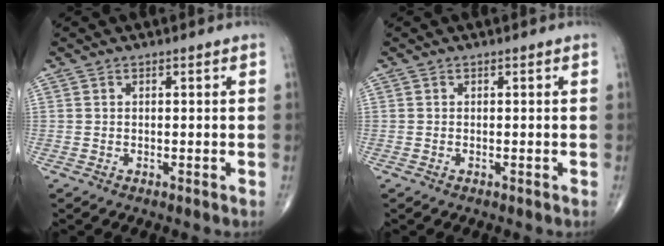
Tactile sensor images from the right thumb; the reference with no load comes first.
{"total": 0.0}